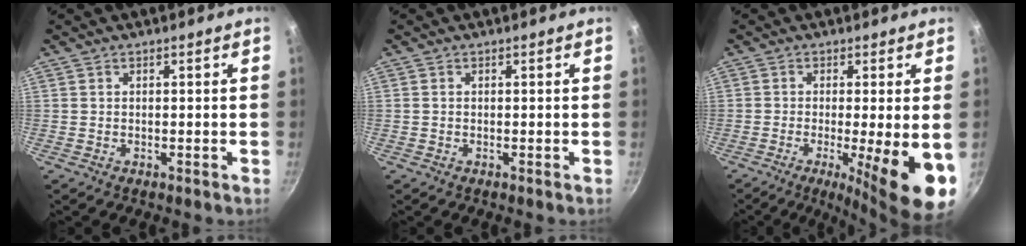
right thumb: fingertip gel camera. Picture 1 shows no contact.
{"total": 0.0}
{"total": 13.2, "force": [-3.5, 2.2, 12.6], "torque": [-0.181, -0.011, -0.047]}